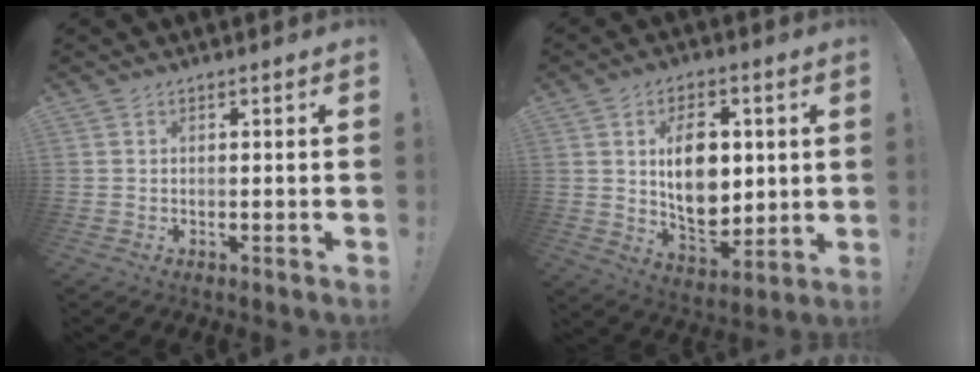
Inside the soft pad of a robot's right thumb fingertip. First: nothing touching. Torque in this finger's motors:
{"motor_torque": [-0.15, 0.94, 0.23, 0.06, 0.39]}